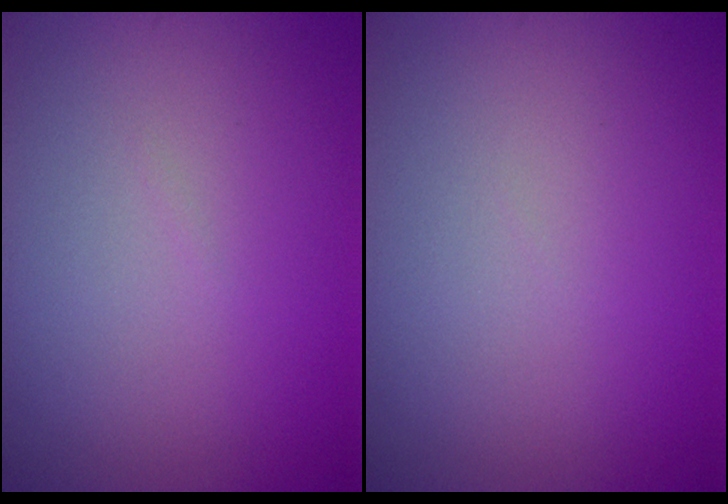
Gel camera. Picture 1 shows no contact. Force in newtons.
{"total": 0.0}